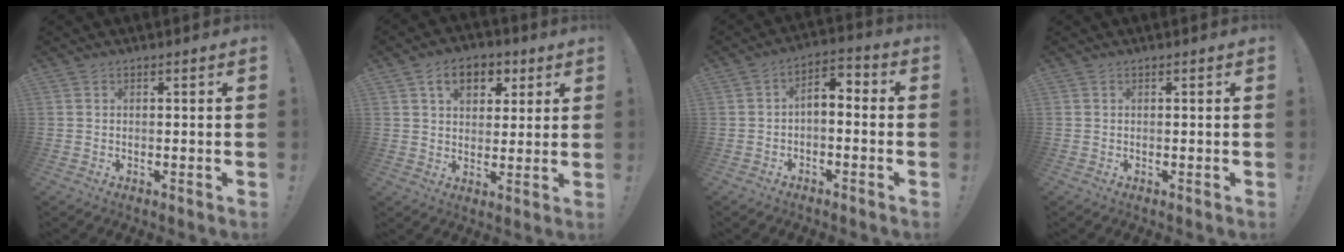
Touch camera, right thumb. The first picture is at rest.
{"total": 9.9, "force": [4.5, 6.9, 5.5], "torque": [-0.073, -0.010, 0.081]}
{"total": 4.6, "force": [-2.1, 2.6, 3.1], "torque": [-0.043, 0.014, -0.038]}
{"total": 0.0}